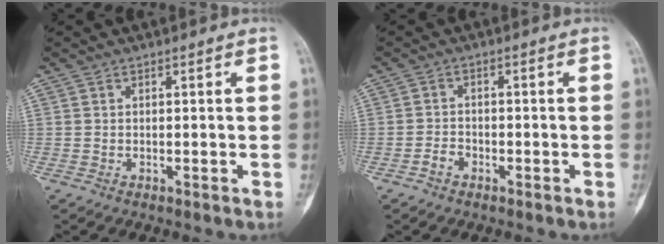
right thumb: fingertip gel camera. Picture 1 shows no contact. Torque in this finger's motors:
{"motor_torque": [0.48, -0.31, 0.23, -0.11, -0.01]}